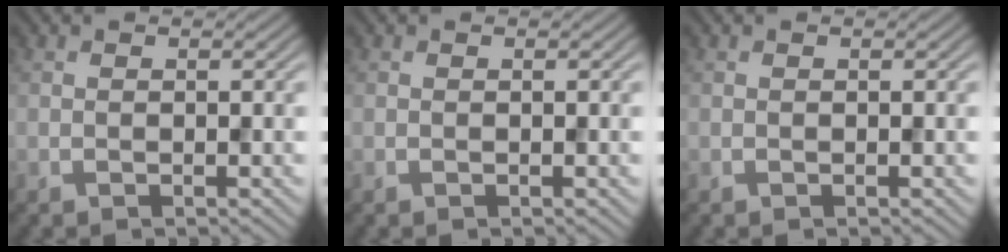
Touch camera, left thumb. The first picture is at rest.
{"total": 0.0}
{"total": 0.0}